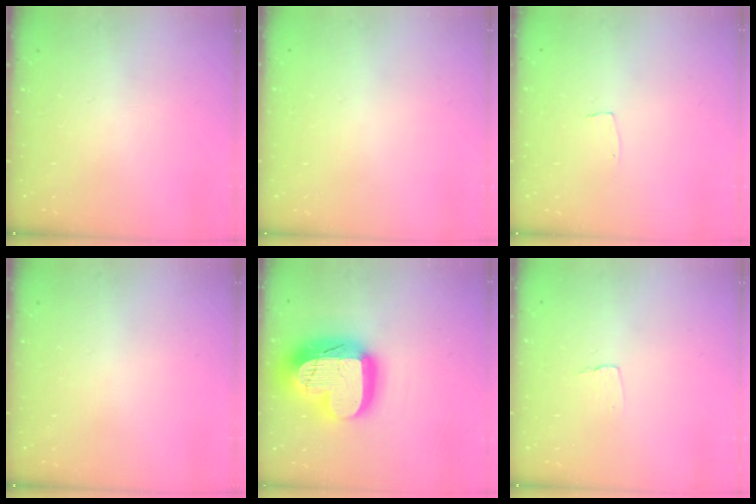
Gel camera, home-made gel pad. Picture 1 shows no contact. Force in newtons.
{"total": 0.0}
{"total": 3.0, "press": 3.0, "slide": 0.2}
{"total": 0.0}
{"total": 26.0, "press": 25.9, "slide": 2.1}
{"total": 3.1, "press": 3.1, "slide": 0.3}